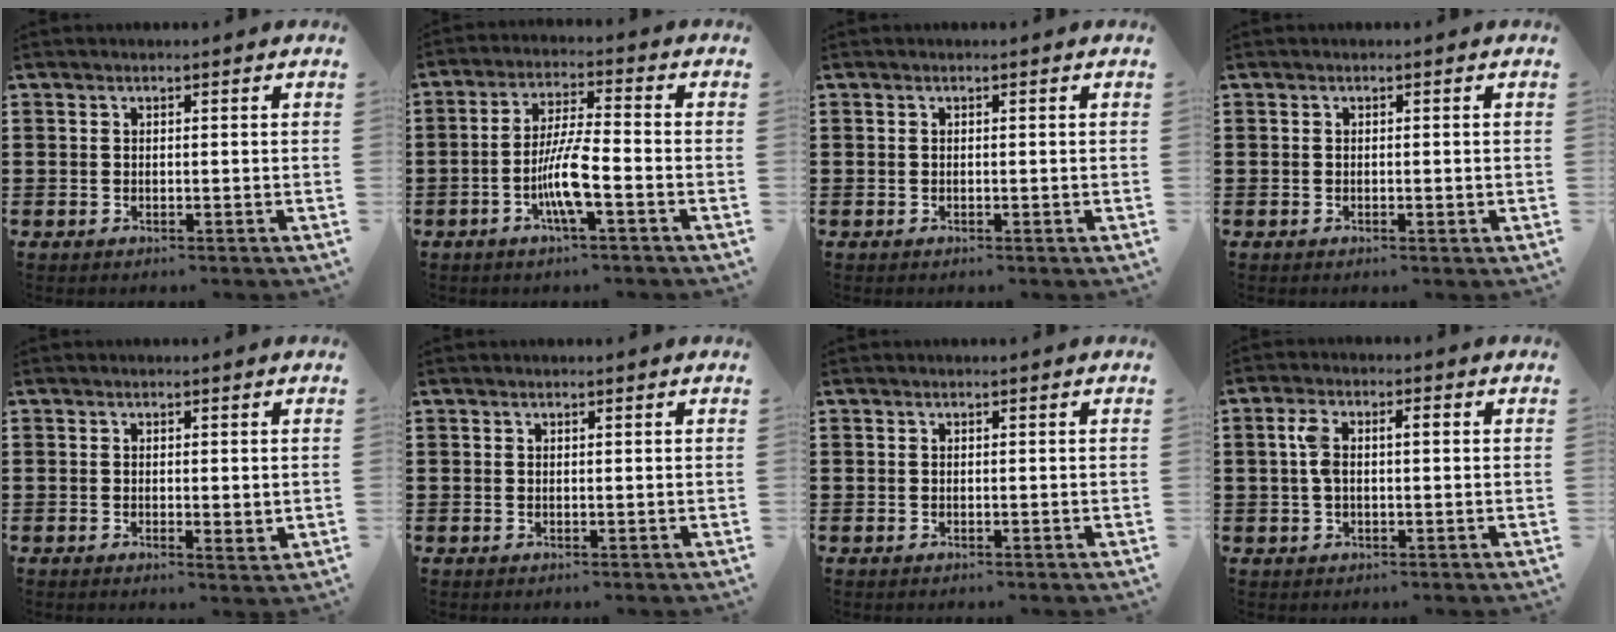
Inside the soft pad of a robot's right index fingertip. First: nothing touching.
{"total": 7.2, "force": [-2.6, 1.0, 6.6], "torque": [-0.138, -0.010, -0.054]}
{"total": 0.0}
{"total": 0.5, "force": [-0.1, 0.1, 0.5], "torque": [-0.010, -0.003, -0.001]}
{"total": 1.1, "force": [0.1, 0.4, 1.0], "torque": [-0.019, 0.002, 0.001]}
{"total": 0.0}
{"total": 0.0}
{"total": 4.1, "force": [0.3, 1.7, 3.8], "torque": [-0.088, 0.003, -0.002]}